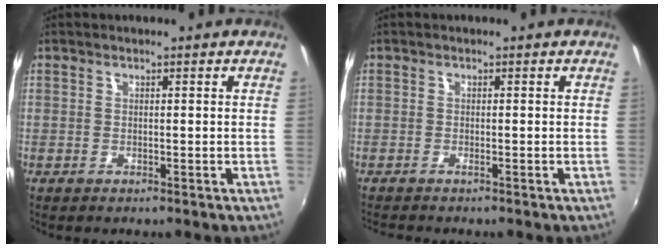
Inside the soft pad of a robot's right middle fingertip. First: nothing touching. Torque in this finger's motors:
{"motor_torque": [0.38, -0.49, 0.00, 0.00]}